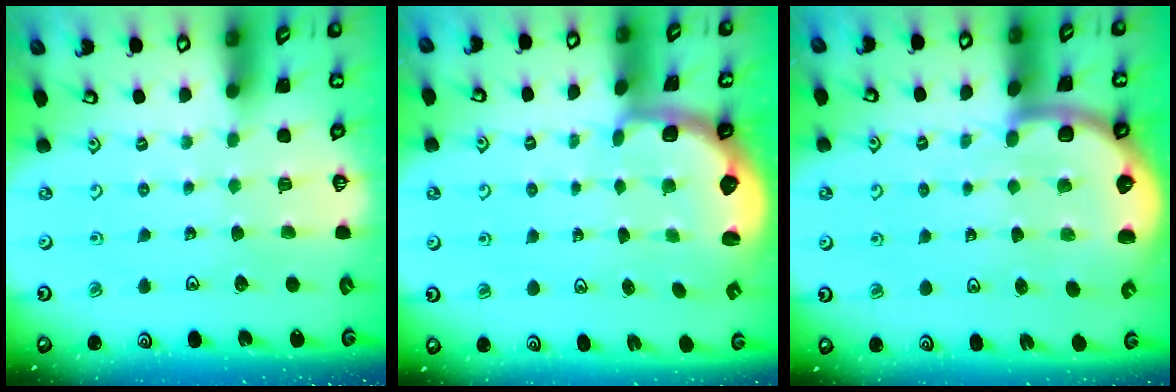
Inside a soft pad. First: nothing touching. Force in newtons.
{"total": 2.9, "press": 1.8, "slide": 2.2}
{"total": 6.5, "press": 6.1, "slide": 2.4}